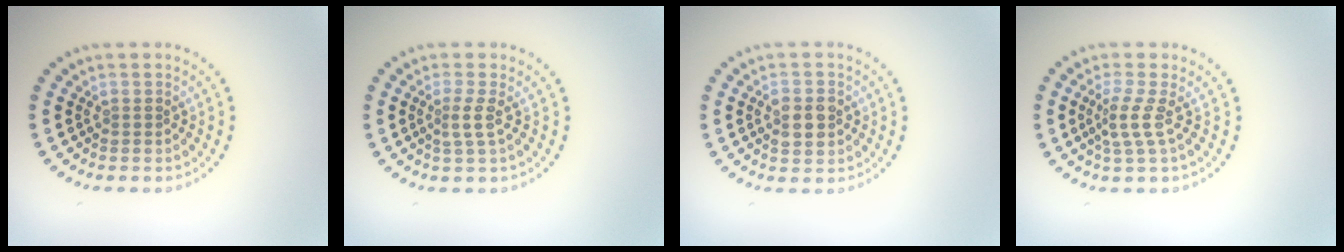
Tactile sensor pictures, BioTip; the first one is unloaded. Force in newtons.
{"total": 1.7, "press": 1.1, "slide": 1.3}
{"total": 3.0, "press": 3.0, "slide": 0.2}
{"total": 2.3, "press": 1.5, "slide": 1.7}